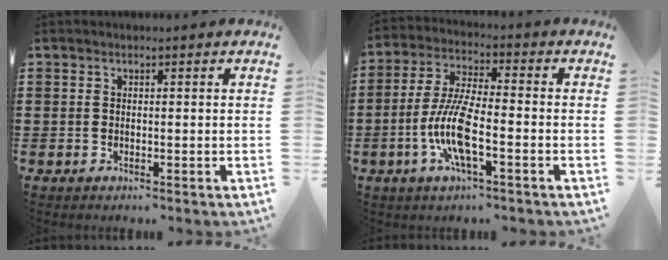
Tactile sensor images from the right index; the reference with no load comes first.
{"total": 8.9, "force": [-3.1, 2.2, 8.1], "torque": [-0.186, -0.015, -0.065]}